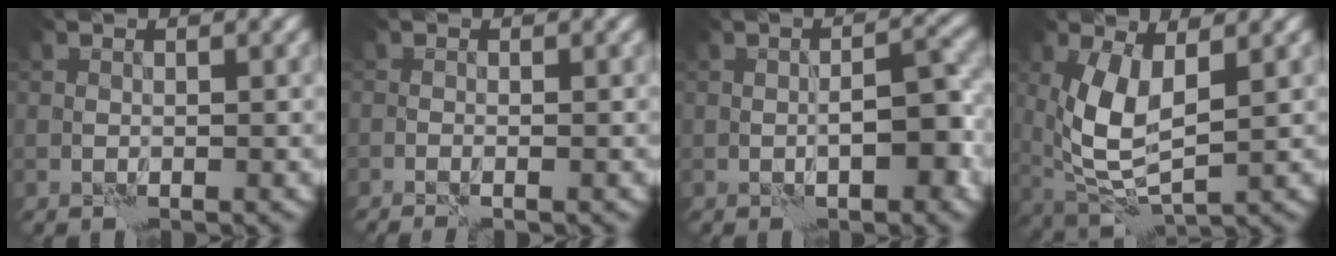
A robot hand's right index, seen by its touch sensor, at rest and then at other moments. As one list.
[{"total": 1.2, "force": [-0.9, -0.1, 0.7], "torque": [-0.022, -0.001, -0.016]}, {"total": 3.4, "force": [-0.7, 1.1, 3.1], "torque": [-0.046, 0.006, -0.011]}, {"total": 5.8, "force": [1.4, 2.5, 5.1], "torque": [-0.117, -0.011, 0.031]}]